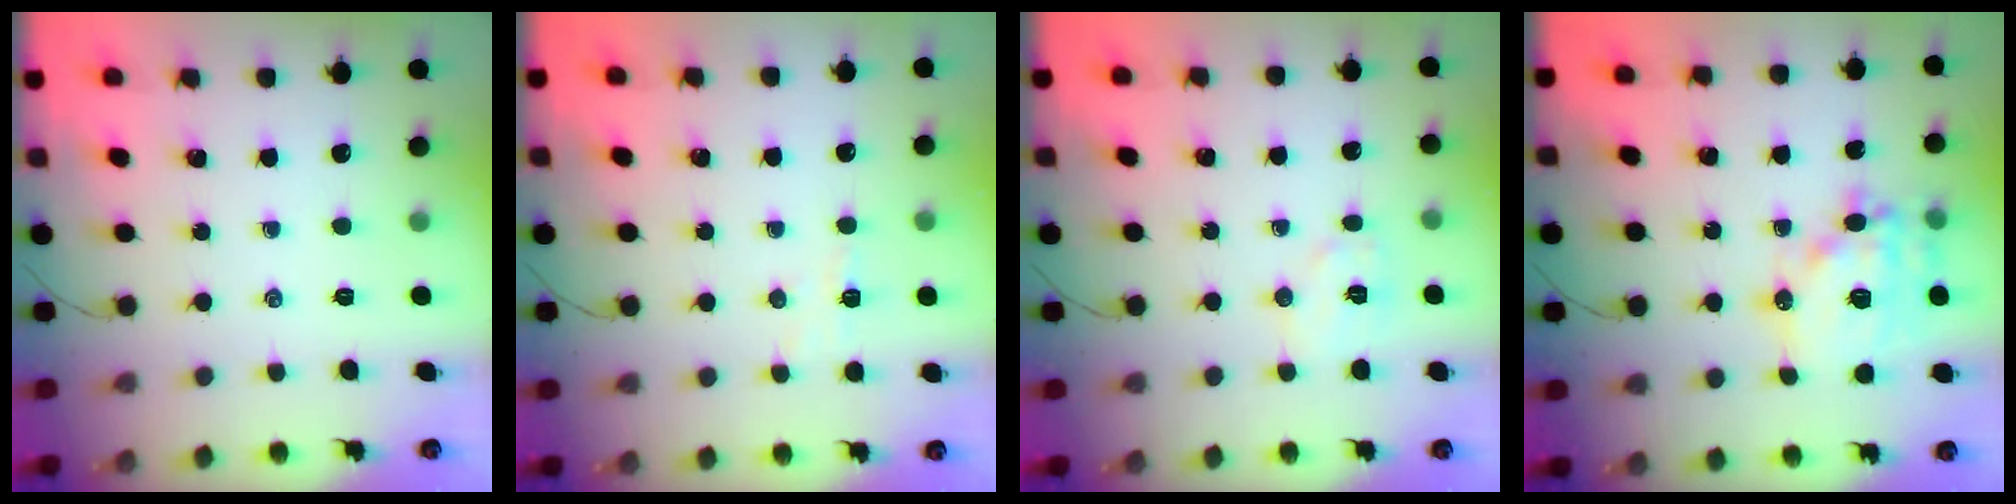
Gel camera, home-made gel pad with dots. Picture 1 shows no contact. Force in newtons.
{"total": 3.3, "press": 3.0, "slide": 1.2}
{"total": 6.0, "press": 5.9, "slide": 1.2}
{"total": 16.5, "press": 16.2, "slide": 3.2}